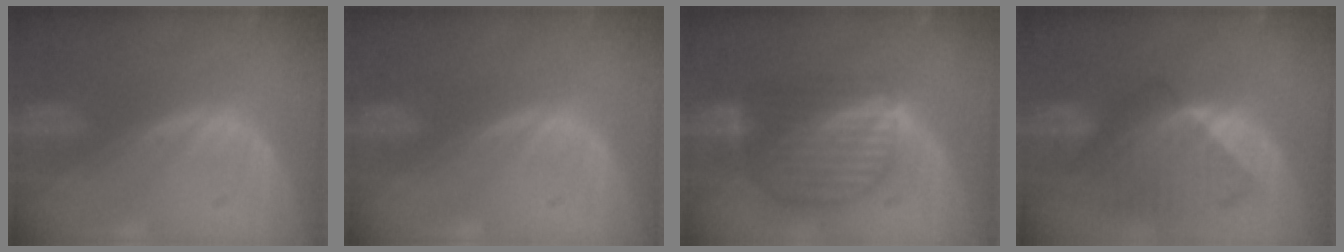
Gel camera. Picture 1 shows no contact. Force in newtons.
{"total": 0.0}
{"total": 8.8, "press": 7.7, "slide": 4.2}
{"total": 8.9, "press": 8.1, "slide": 3.8}